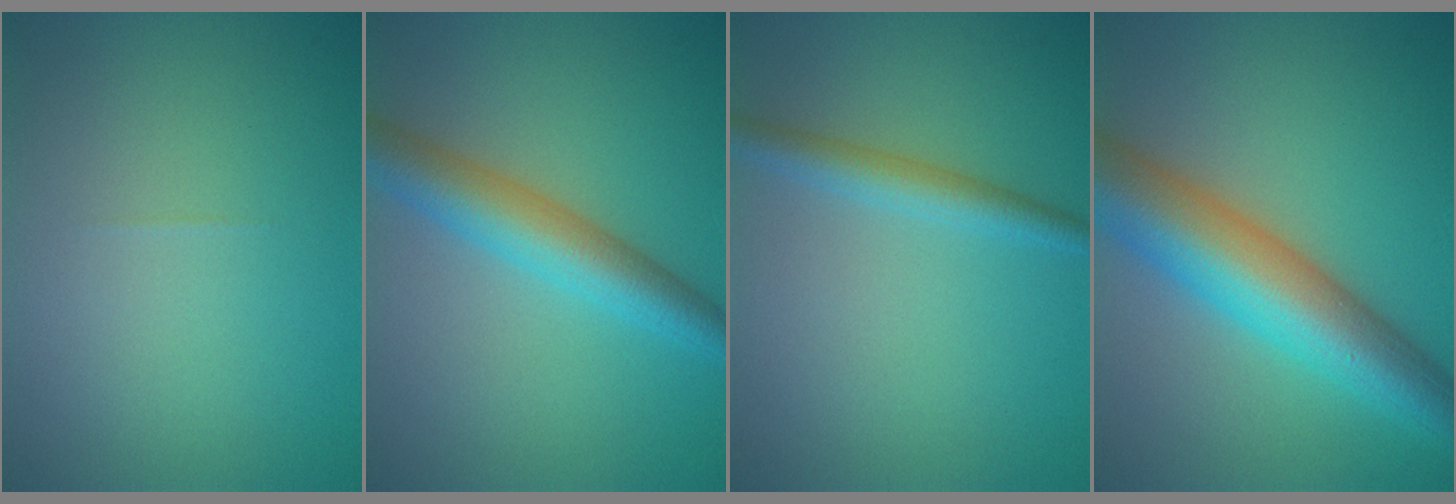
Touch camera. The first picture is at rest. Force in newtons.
{"total": 5.4, "press": 5.4, "slide": 0.0}
{"total": 2.6, "press": 2.6, "slide": 0.1}
{"total": 10.3, "press": 10.3, "slide": 0.3}